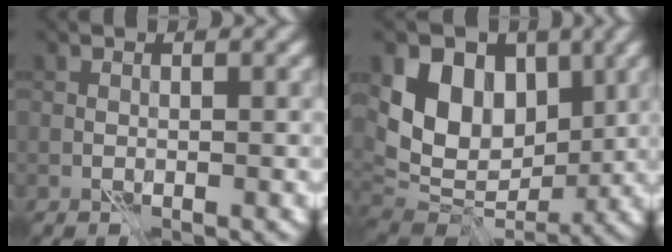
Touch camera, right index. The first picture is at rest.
{"total": 9.7, "force": [2.9, 7.1, 5.9], "torque": [-0.098, -0.002, 0.046]}